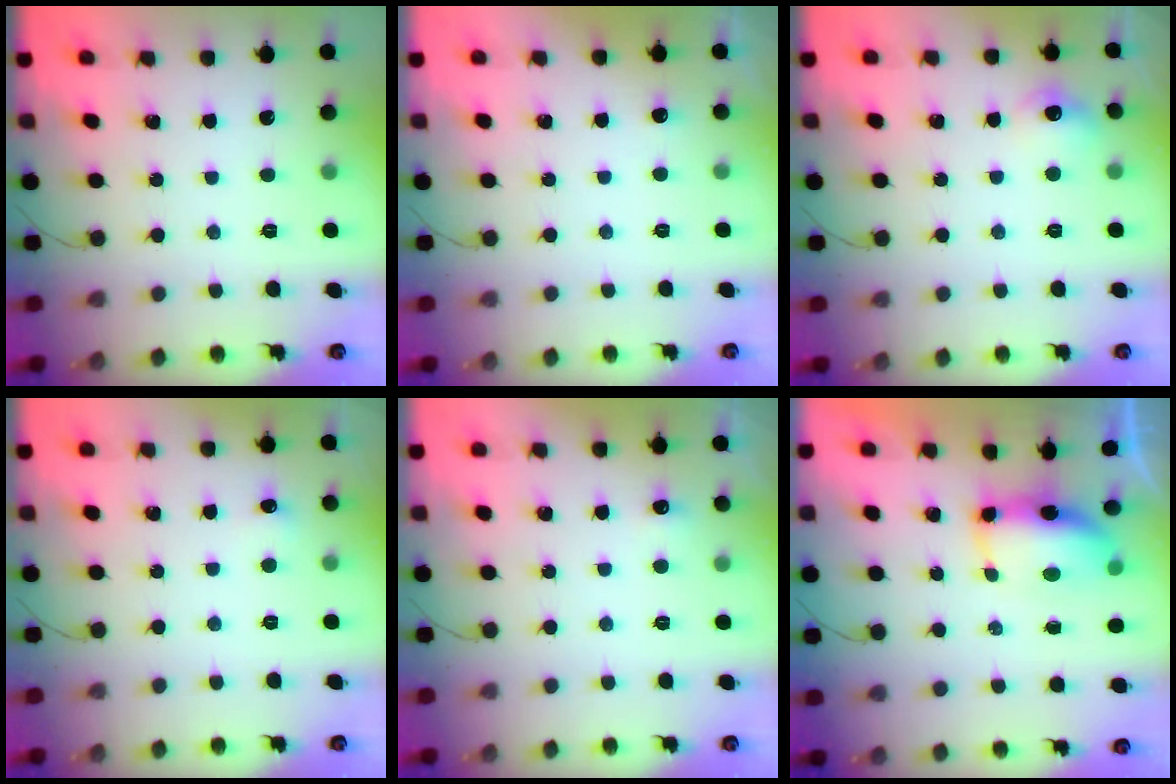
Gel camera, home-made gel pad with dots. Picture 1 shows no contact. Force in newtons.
{"total": 2.8, "press": 2.5, "slide": 1.2}
{"total": 6.8, "press": 6.8, "slide": 1.0}
{"total": 3.8, "press": 3.6, "slide": 1.1}
{"total": 11.2, "press": 3.5, "slide": 10.6}
{"total": 13.8, "press": 9.9, "slide": 9.7}